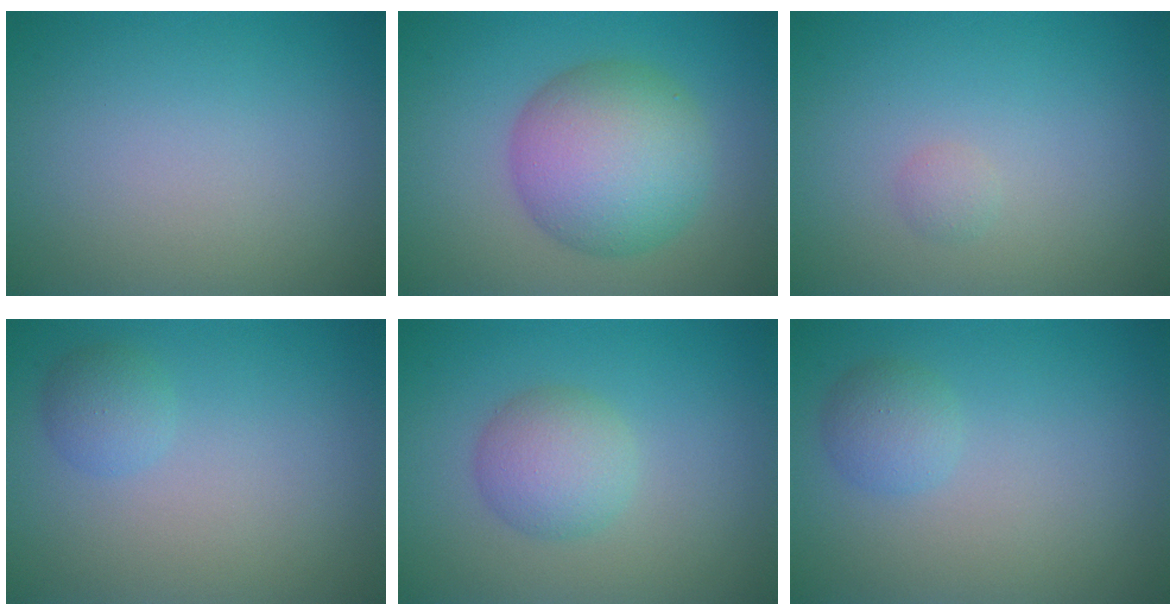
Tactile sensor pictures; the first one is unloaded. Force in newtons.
{"total": 8.0, "press": 8.0, "slide": 0.0}
{"total": 0.7, "press": 0.7, "slide": 0.0}
{"total": 1.6, "press": 1.6, "slide": 0.1}
{"total": 3.2, "press": 3.2, "slide": 0.1}
{"total": 1.8, "press": 1.8, "slide": 0.1}